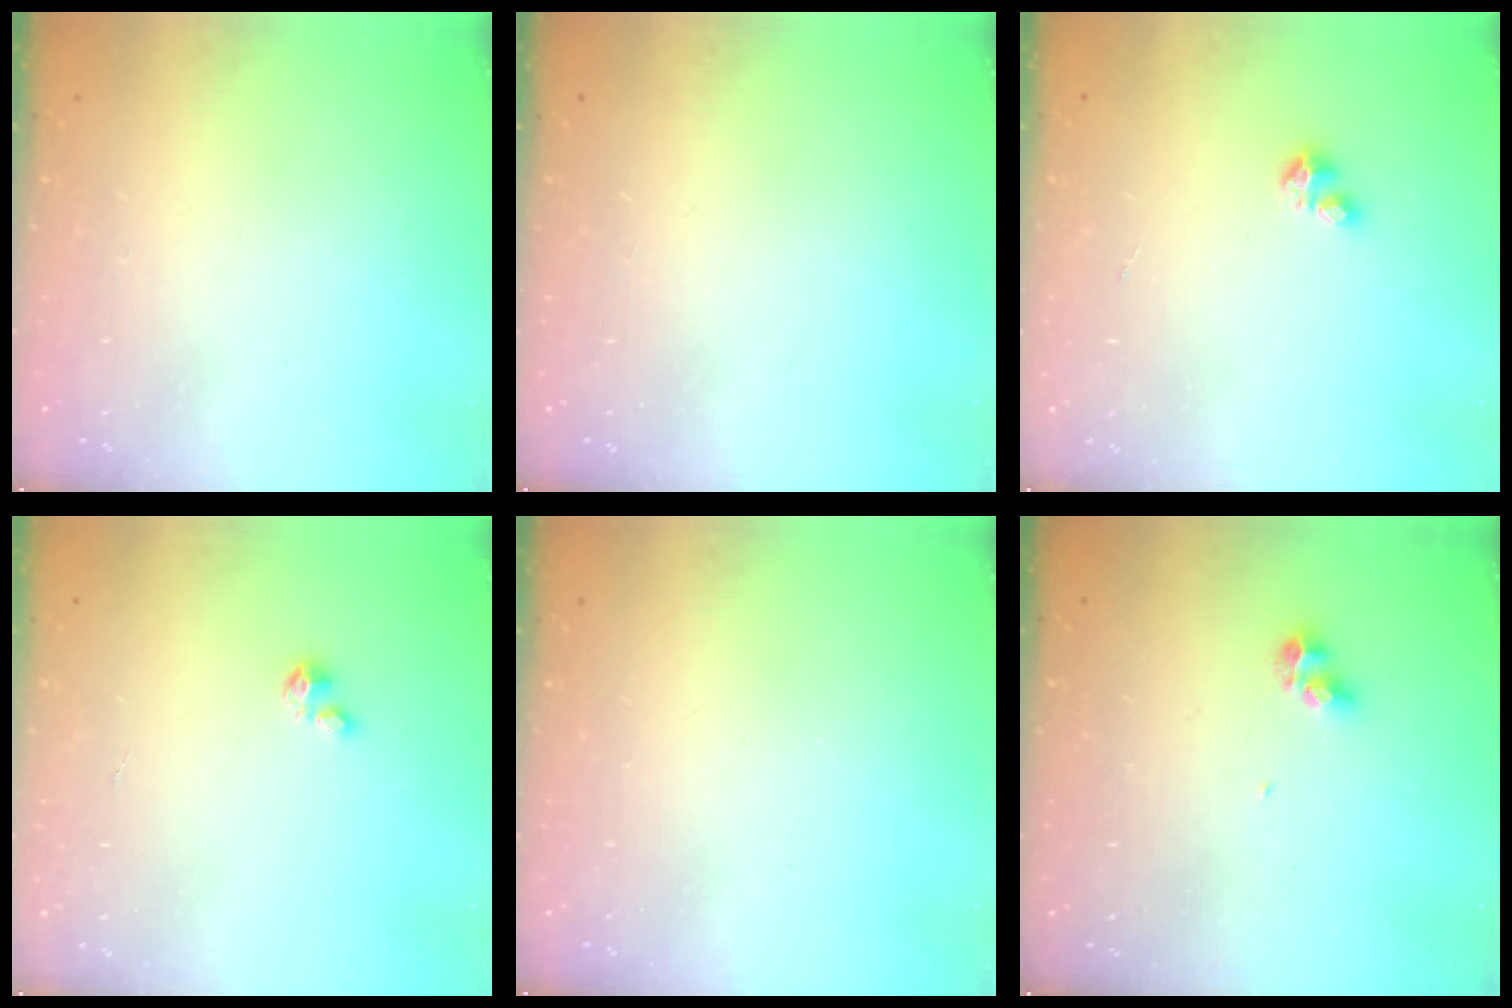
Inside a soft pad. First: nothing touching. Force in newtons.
{"total": 0.0}
{"total": 3.3, "press": 3.3, "slide": 0.2}
{"total": 1.2, "press": 1.2, "slide": 0.2}
{"total": 0.0}
{"total": 4.7, "press": 4.7, "slide": 0.3}